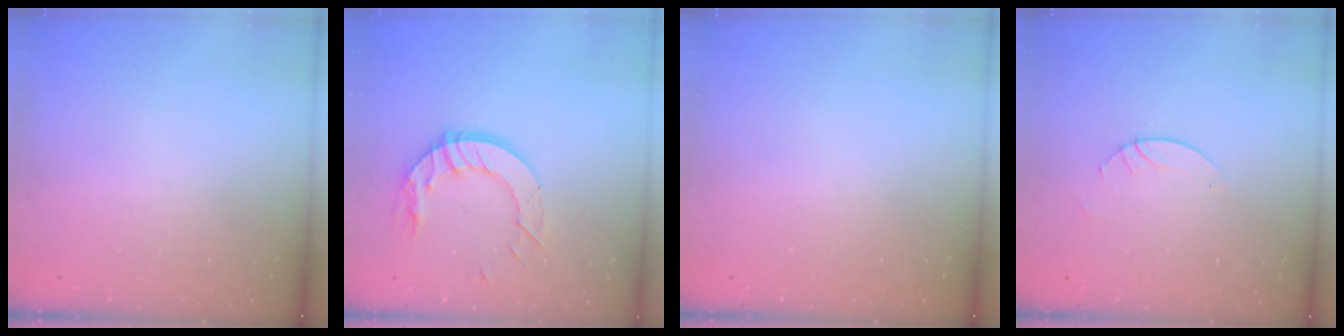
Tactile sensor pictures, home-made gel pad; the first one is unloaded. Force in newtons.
{"total": 11.6, "press": 11.6, "slide": 1.2}
{"total": 0.0}
{"total": 3.0, "press": 2.9, "slide": 0.3}